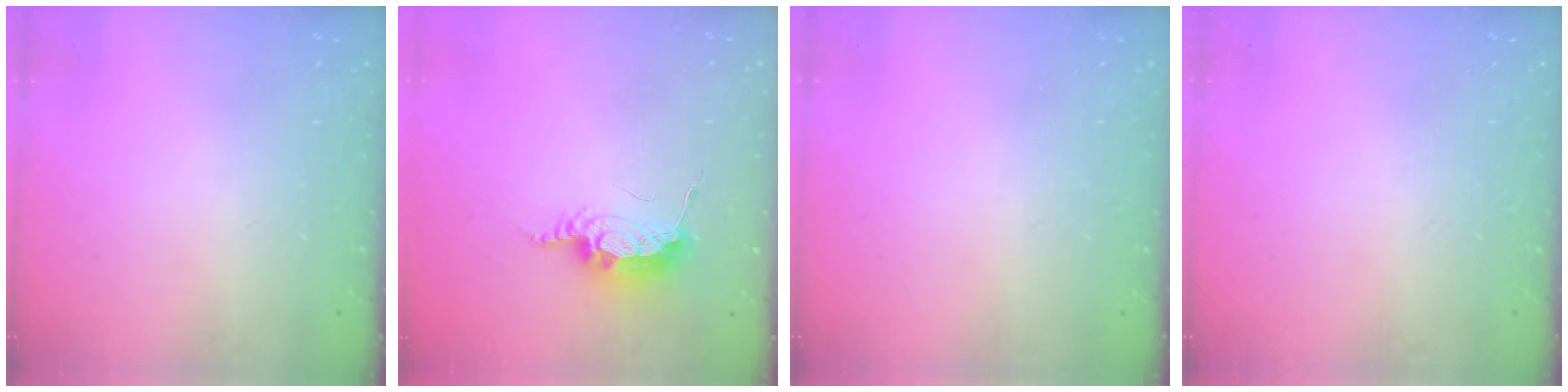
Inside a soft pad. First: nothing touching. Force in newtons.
{"total": 8.3, "press": 8.3, "slide": 0.2}
{"total": 0.0}
{"total": 0.0}